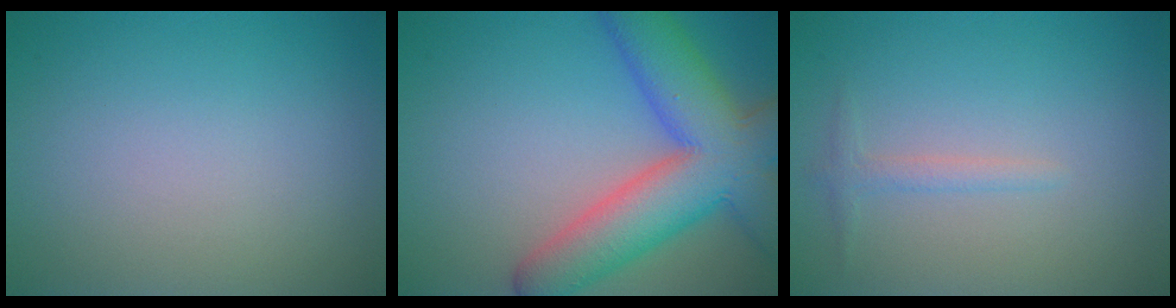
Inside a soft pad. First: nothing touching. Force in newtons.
{"total": 10.4, "press": 10.4, "slide": 0.4}
{"total": 1.1, "press": 1.1, "slide": 0.1}